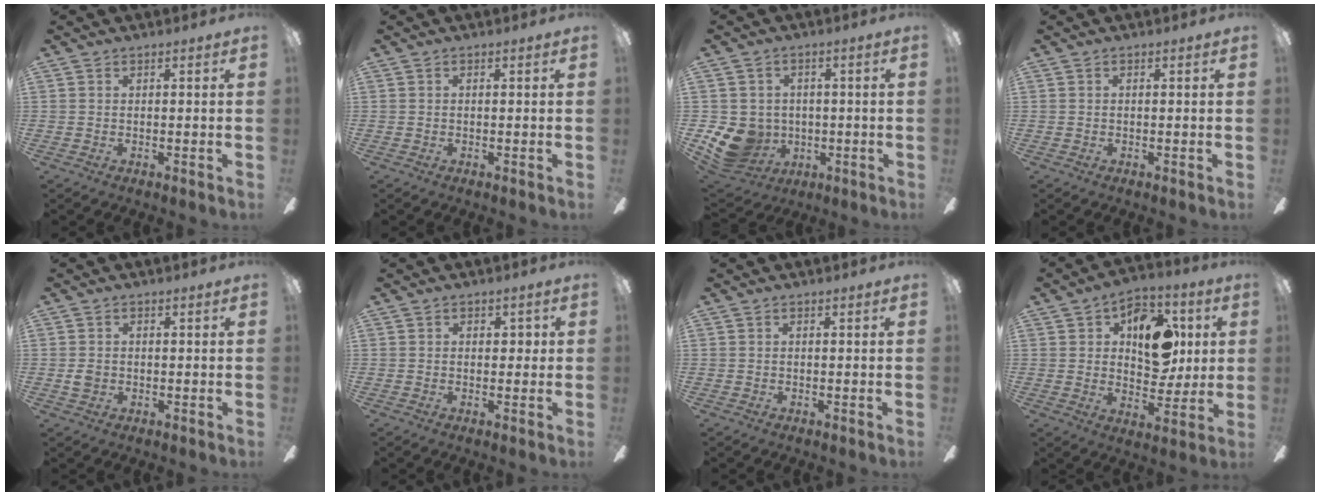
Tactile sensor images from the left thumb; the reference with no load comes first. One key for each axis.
{"total": 0.0}
{"total": 10.6, "fx": -2.5, "fy": 9.4, "fz": 4.3, "tx": -0.134, "ty": 0.005, "tz": -0.041}
{"total": 0.0}
{"total": 2.2, "fx": -0.3, "fy": 1.8, "fz": 1.2, "tx": -0.014, "ty": 0.002, "tz": -0.008}
{"total": 2.3, "fx": 0.2, "fy": 1.7, "fz": 1.6, "tx": -0.015, "ty": 0.005, "tz": -0.002}
{"total": 0.0}
{"total": 15.2, "fx": 3.9, "fy": 10.4, "fz": 10.3, "tx": -0.123, "ty": 0.000, "tz": 0.069}